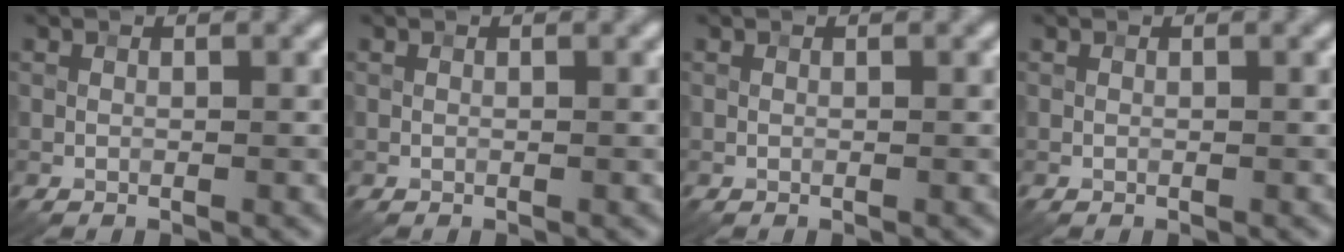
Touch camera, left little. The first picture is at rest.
{"total": 0.0}
{"total": 0.0}
{"total": 0.0}